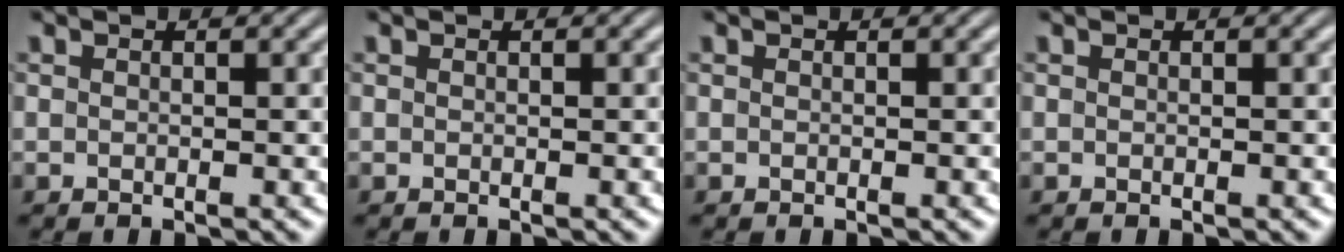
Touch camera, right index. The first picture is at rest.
{"total": 0.0}
{"total": 0.0}
{"total": 0.0}